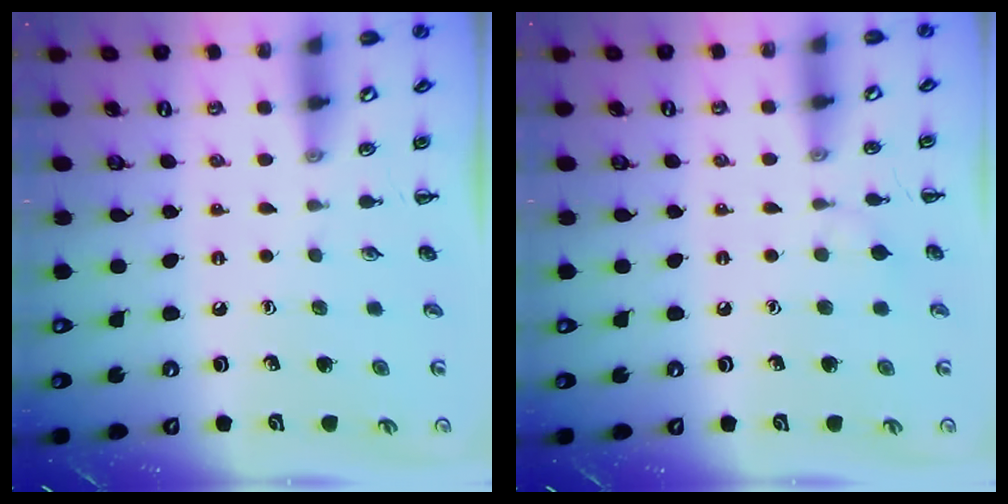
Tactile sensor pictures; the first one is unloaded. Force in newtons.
{"total": 4.1, "press": 3.8, "slide": 1.6}